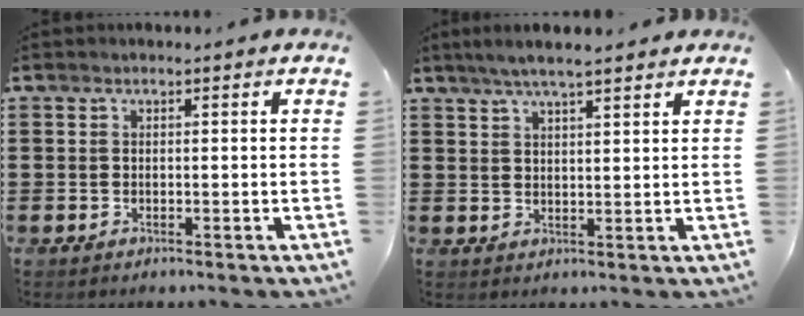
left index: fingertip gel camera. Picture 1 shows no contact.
{"total": 4.2, "force": [3.4, 0.3, 2.5], "torque": [-0.056, -0.001, 0.059]}